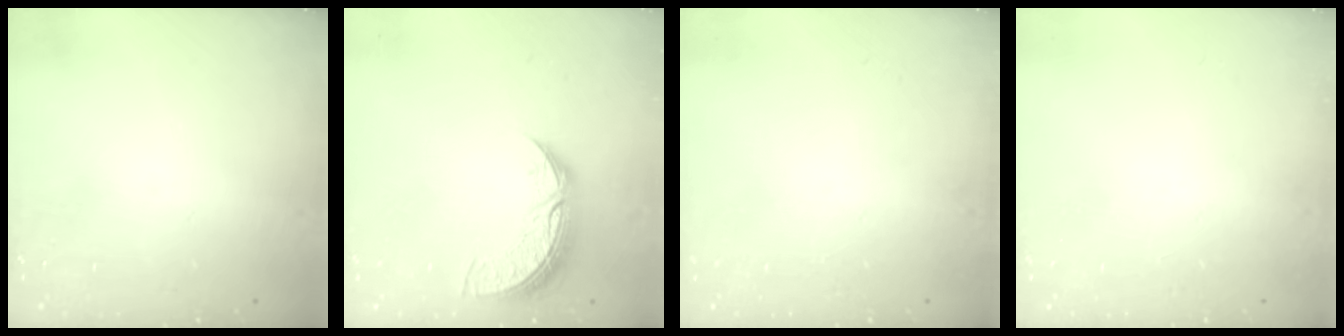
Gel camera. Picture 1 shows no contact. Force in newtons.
{"total": 7.9, "press": 7.9, "slide": 0.6}
{"total": 0.0}
{"total": 0.0}